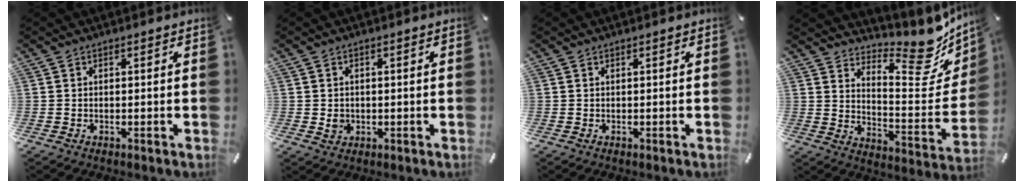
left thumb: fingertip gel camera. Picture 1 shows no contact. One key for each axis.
{"total": 2.4, "fx": -0.1, "fy": 2.1, "fz": 1.1, "tx": -0.013, "ty": 0.001, "tz": -0.005}
{"total": 0.0}
{"total": 15.8, "fx": 12.5, "fy": 6.4, "fz": 7.2, "tx": -0.068, "ty": -0.129, "tz": 0.207}